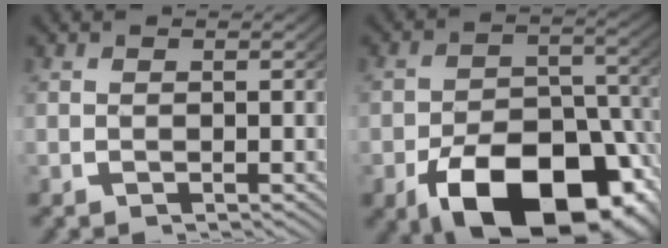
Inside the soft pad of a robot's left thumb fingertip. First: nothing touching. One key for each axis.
{"total": 14.7, "fx": -6.4, "fy": 8.6, "fz": 10.0, "tx": -0.165, "ty": -0.059, "tz": -0.072}